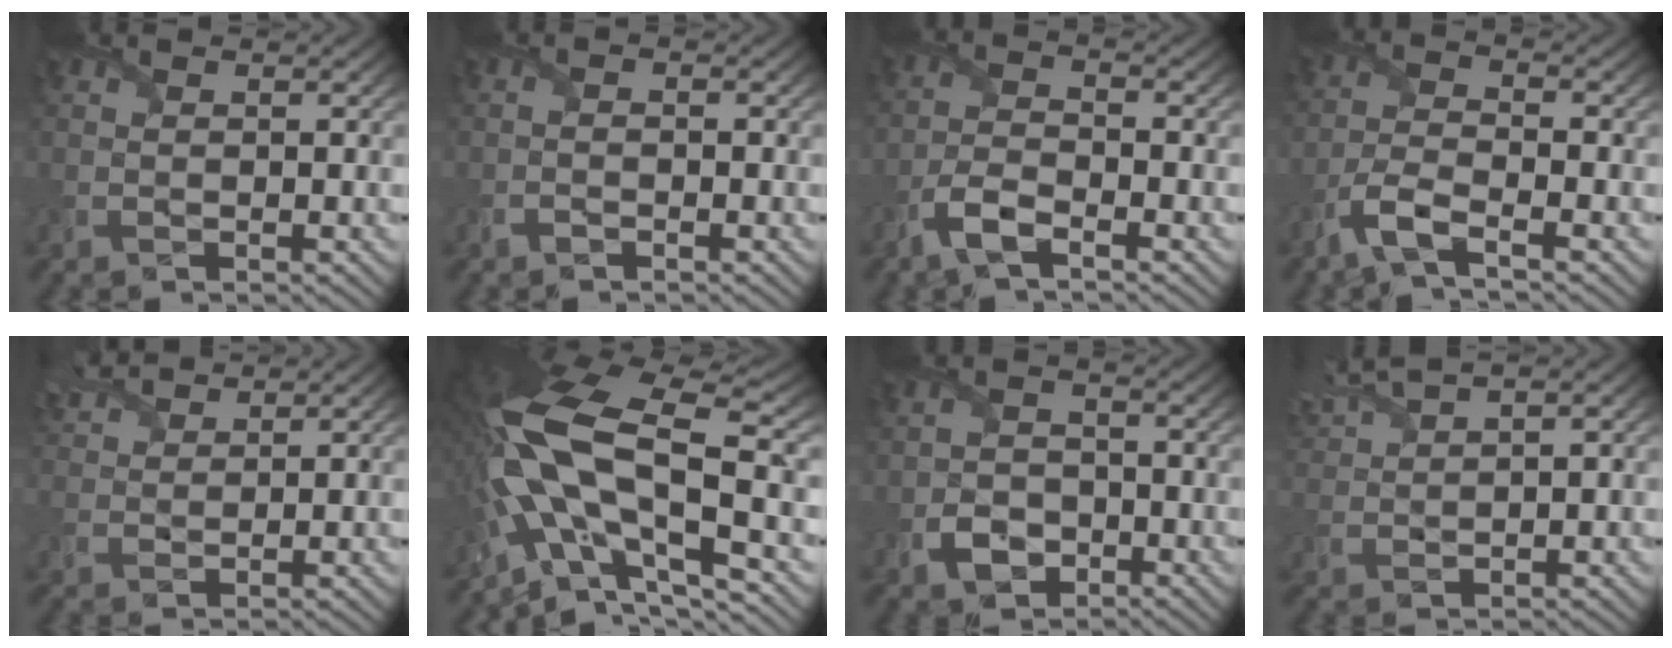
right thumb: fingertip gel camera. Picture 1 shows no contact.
{"total": 1.1, "force": [-0.7, 0.2, 0.8], "torque": [-0.018, 0.001, -0.017]}
{"total": 4.7, "force": [-3.1, 1.5, 3.3], "torque": [-0.080, -0.005, -0.073]}
{"total": 5.2, "force": [-3.4, 1.2, 3.8], "torque": [-0.088, -0.005, -0.083]}
{"total": 4.5, "force": [3.9, 1.4, 1.8], "torque": [-0.052, 0.018, 0.081]}
{"total": 17.4, "force": [-1.9, 7.4, 15.6], "torque": [-0.327, -0.005, -0.036]}
{"total": 4.1, "force": [-2.1, 2.8, 2.1], "torque": [-0.045, -0.003, -0.043]}
{"total": 5.2, "force": [4.2, 0.9, 2.9], "torque": [-0.080, 0.026, 0.089]}